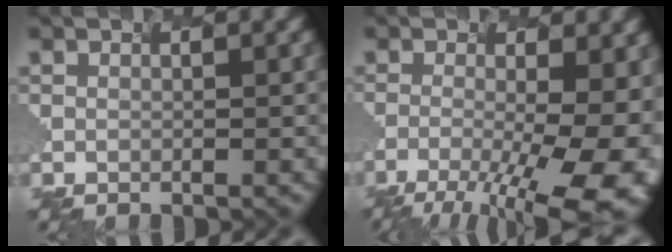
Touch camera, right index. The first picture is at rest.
{"total": 12.1, "force": [-3.7, 4.2, 10.7], "torque": [-0.140, -0.016, -0.043]}